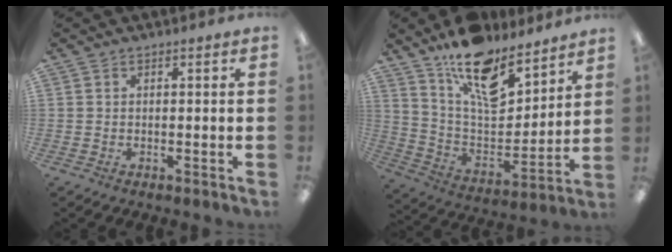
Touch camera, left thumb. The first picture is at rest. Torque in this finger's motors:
{"motor_torque": [1.75, 0.34, 1.24, -1.53, 0.39]}